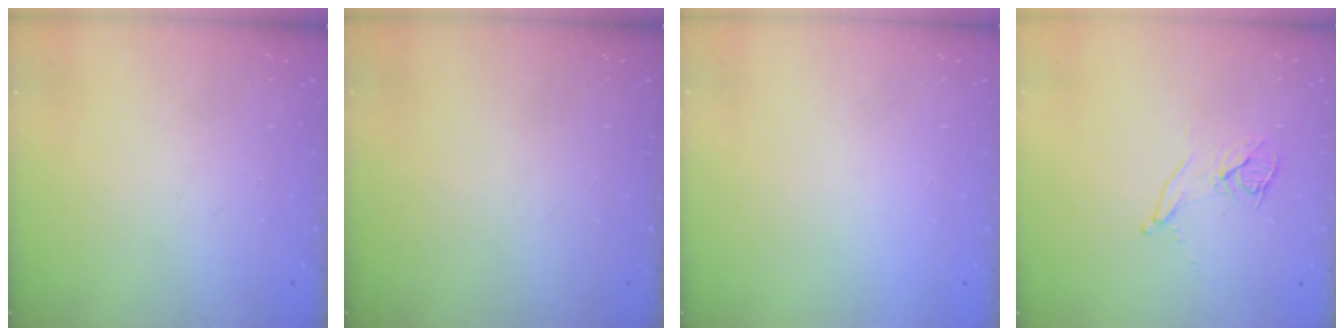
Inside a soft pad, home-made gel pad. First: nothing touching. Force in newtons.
{"total": 0.0}
{"total": 1.6, "press": 1.6, "slide": 0.1}
{"total": 8.5, "press": 7.8, "slide": 3.3}